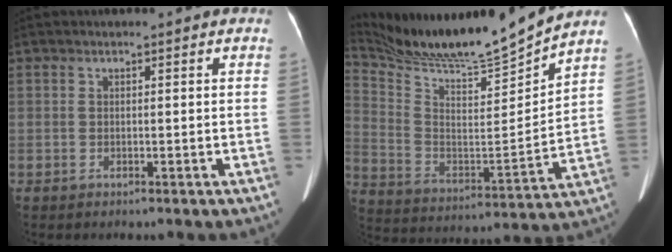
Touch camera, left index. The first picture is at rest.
{"total": 18.5, "force": [17.4, -1.4, 6.2], "torque": [-0.133, -0.046, 0.296]}